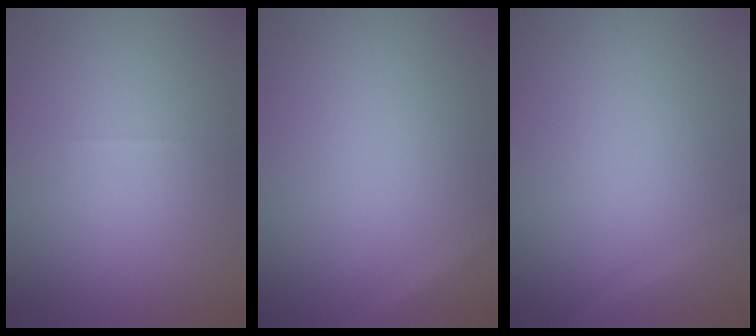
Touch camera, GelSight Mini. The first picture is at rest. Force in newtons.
{"total": 2.4, "press": 2.4, "slide": 0.1}
{"total": 1.8, "press": 1.8, "slide": 0.0}